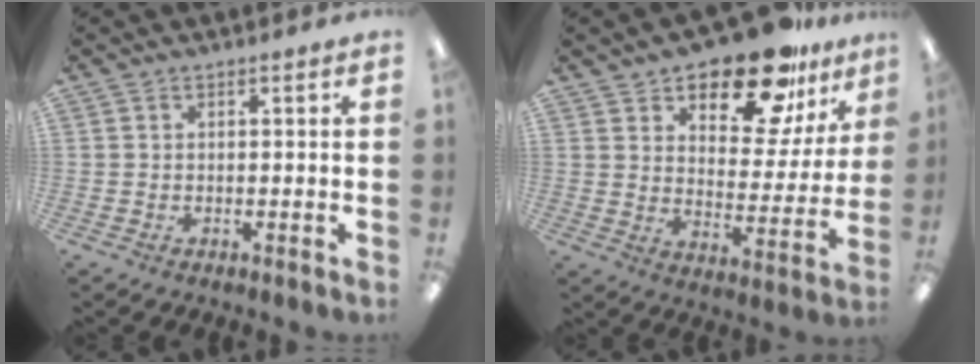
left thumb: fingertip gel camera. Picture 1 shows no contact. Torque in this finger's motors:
{"motor_torque": [0.43, 0.58, 1.24, -1.52, 0.11]}